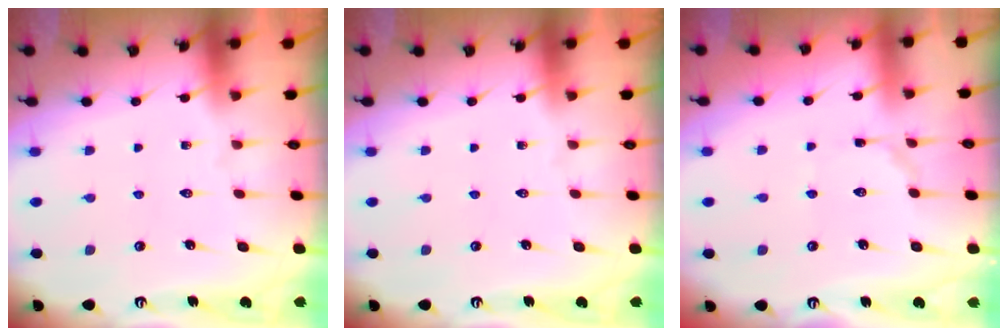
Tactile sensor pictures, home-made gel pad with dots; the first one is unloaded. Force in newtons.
{"total": 0.0}
{"total": 3.0, "press": 2.9, "slide": 0.3}